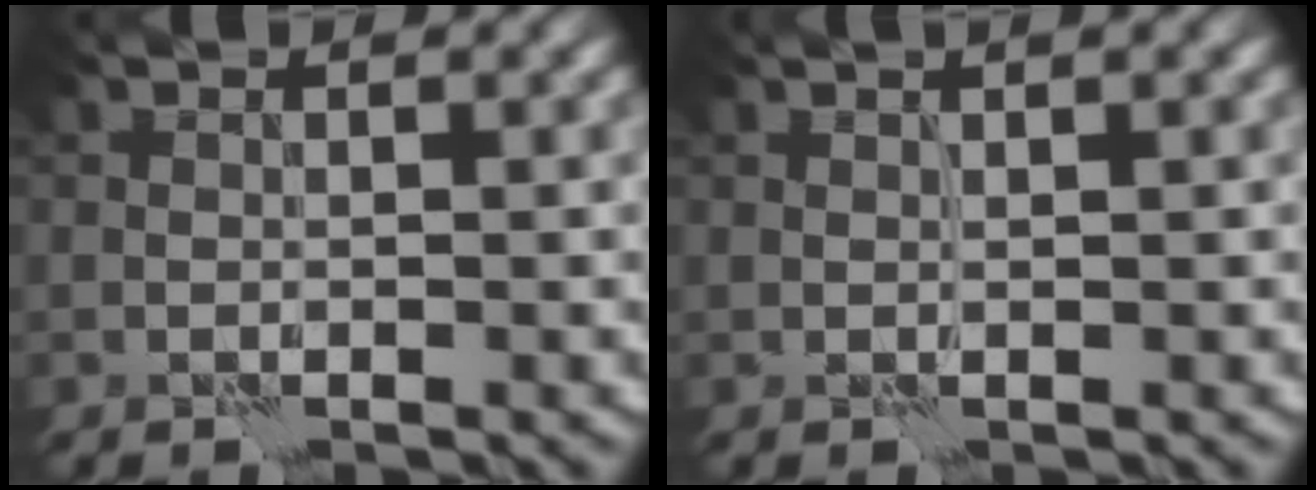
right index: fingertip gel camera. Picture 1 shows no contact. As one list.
[{"total": 0.8, "force": [0.7, -0.4, 0.4], "torque": [-0.008, -0.001, 0.008]}]